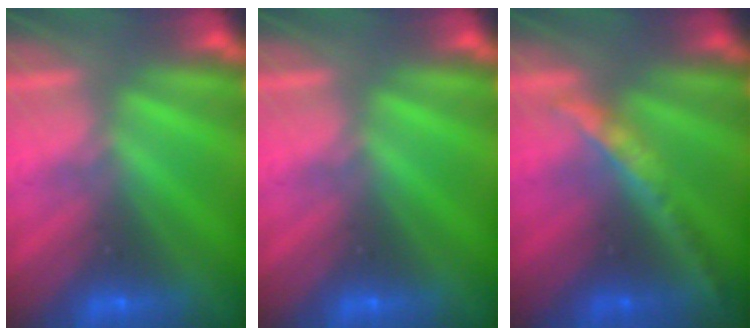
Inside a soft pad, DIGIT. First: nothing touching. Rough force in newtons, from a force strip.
{"total": 0.0}
{"total": 2.4}